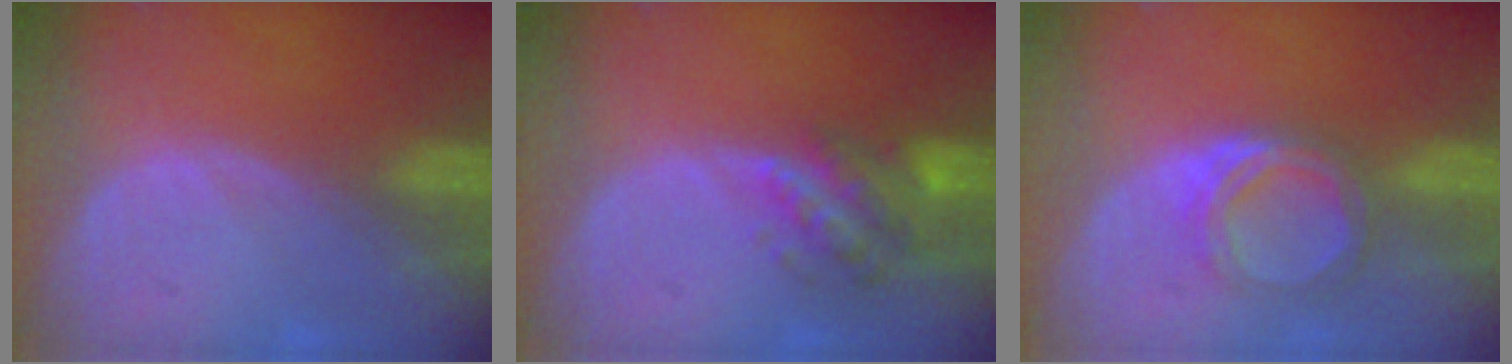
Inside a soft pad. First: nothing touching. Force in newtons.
{"total": 6.1, "press": 5.9, "slide": 1.7}
{"total": 5.6, "press": 5.0, "slide": 2.5}